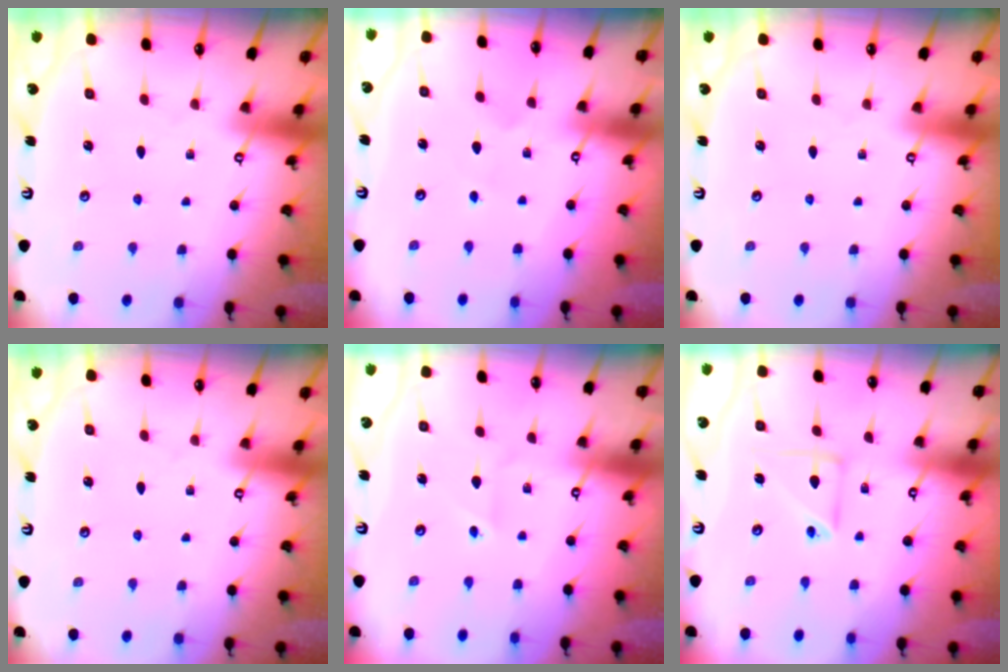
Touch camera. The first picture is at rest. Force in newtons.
{"total": 2.9, "press": 2.9, "slide": 0.2}
{"total": 0.0}
{"total": 0.0}
{"total": 2.3, "press": 2.3, "slide": 0.2}
{"total": 8.0, "press": 8.0, "slide": 0.4}